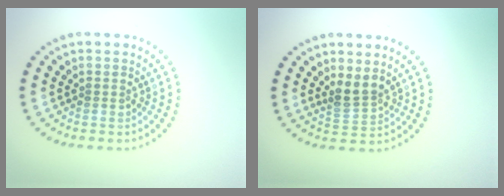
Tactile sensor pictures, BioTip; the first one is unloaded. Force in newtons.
{"total": 2.3, "press": 1.8, "slide": 1.5}